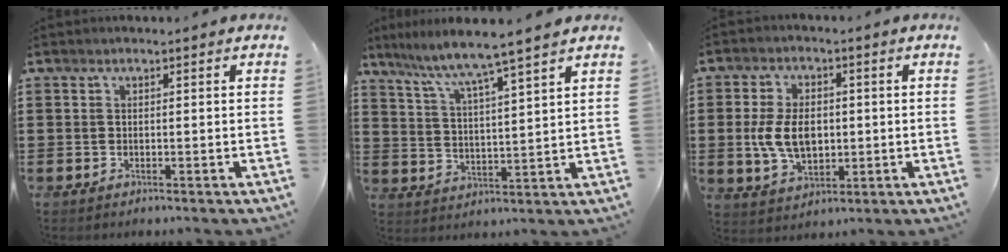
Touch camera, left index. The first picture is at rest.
{"total": 5.7, "force": [5.0, -1.1, 2.5], "torque": [-0.073, -0.041, 0.077]}
{"total": 8.0, "force": [0.0, 4.9, 6.3], "torque": [-0.140, 0.003, -0.008]}